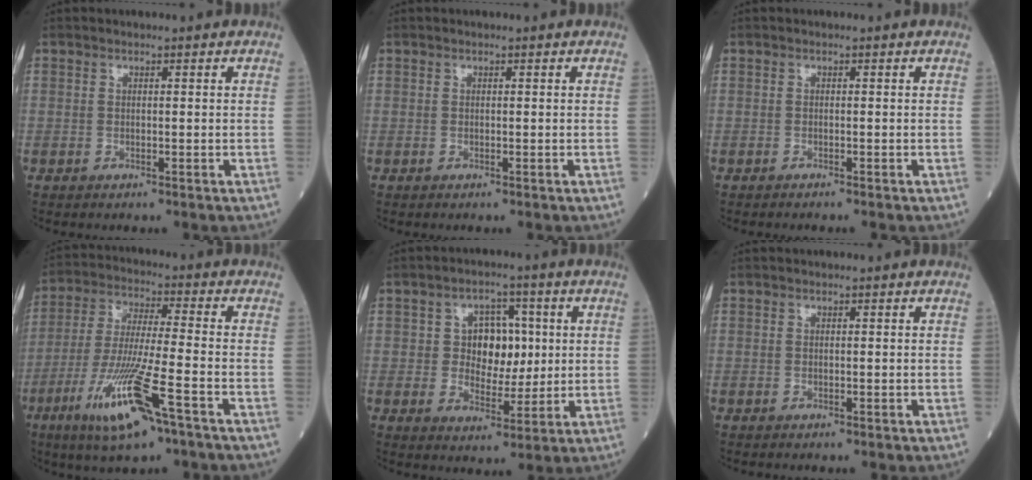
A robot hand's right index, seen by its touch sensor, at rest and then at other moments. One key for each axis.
{"total": 0.0}
{"total": 0.9, "fx": -0.8, "fy": -0.1, "fz": 0.4, "tx": -0.004, "ty": 0.001, "tz": -0.011}
{"total": 13.9, "fx": -7.1, "fy": 1.0, "fz": 11.9, "tx": -0.240, "ty": -0.027, "tz": -0.128}
{"total": 7.1, "fx": 1.1, "fy": 5.0, "fz": 4.9, "tx": -0.072, "ty": 0.017, "tz": 0.022}
{"total": 0.0}